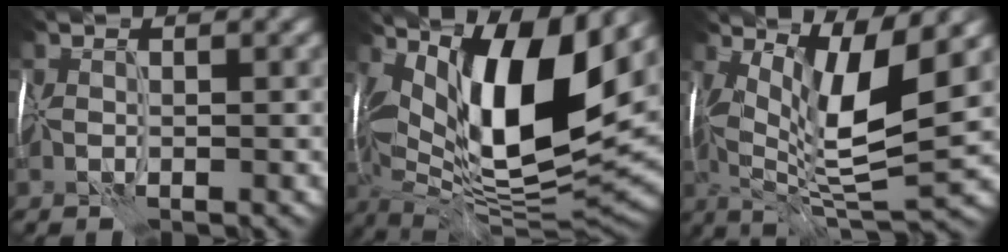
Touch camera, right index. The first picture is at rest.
{"total": 15.0, "force": [4.9, 5.4, 13.2], "torque": [-0.227, -0.004, 0.085]}
{"total": 9.4, "force": [2.4, 2.5, 8.8], "torque": [-0.163, -0.010, 0.047]}